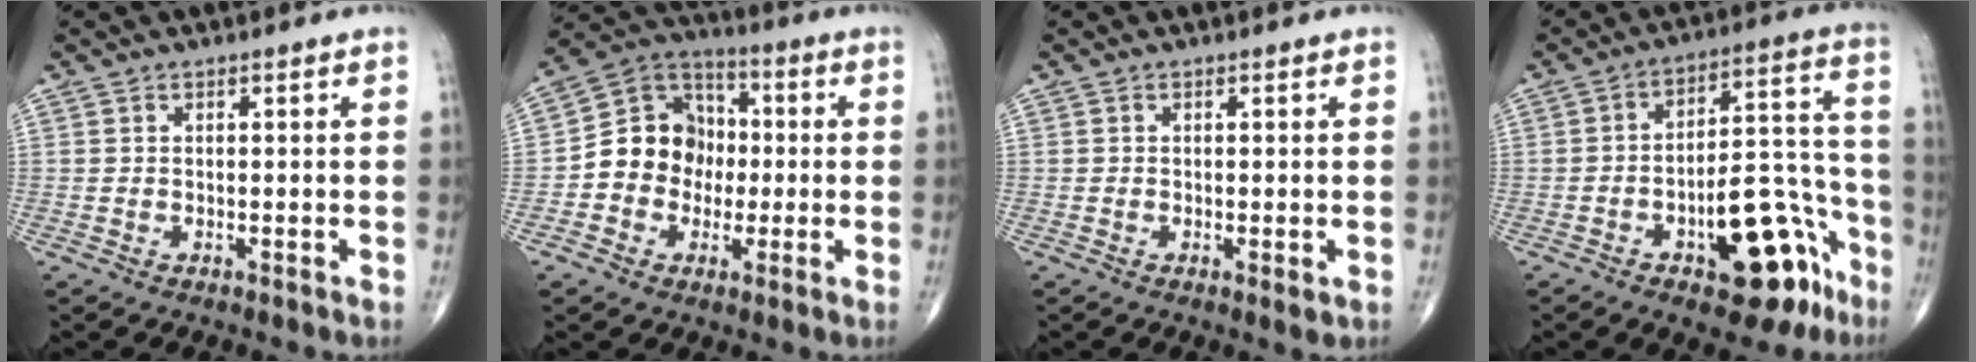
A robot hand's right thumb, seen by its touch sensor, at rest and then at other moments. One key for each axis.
{"total": 13.2, "fx": -1.6, "fy": 11.3, "fz": 6.6, "tx": -0.074, "ty": 0.038, "tz": -0.038}
{"total": 1.4, "fx": -0.3, "fy": 0.4, "fz": 1.3, "tx": -0.024, "ty": -0.006, "tz": -0.005}
{"total": 18.1, "fx": -8.8, "fy": 8.0, "fz": 13.6, "tx": -0.142, "ty": 0.082, "tz": -0.115}